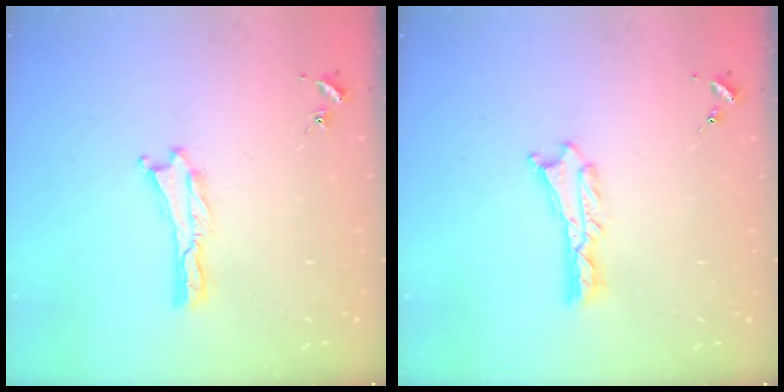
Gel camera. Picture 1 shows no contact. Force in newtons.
{"total": 0.7, "press": 0.6, "slide": 0.2}